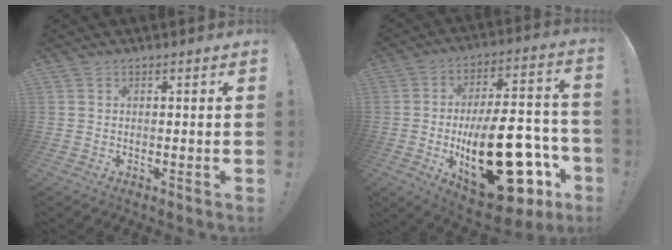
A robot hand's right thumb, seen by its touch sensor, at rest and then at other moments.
{"total": 29.7, "force": [-7.6, 13.5, 25.3], "torque": [-0.423, 0.049, -0.103]}